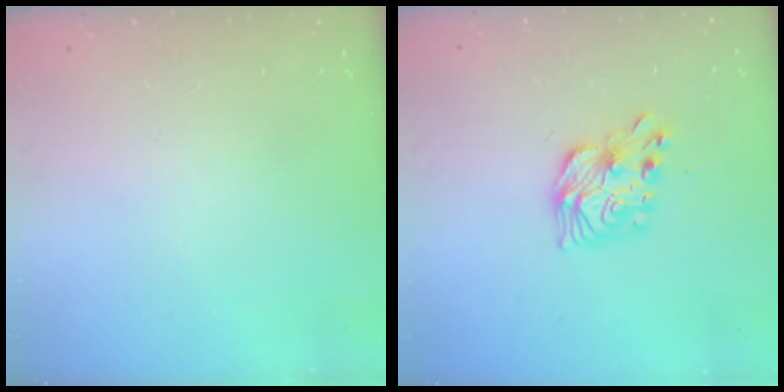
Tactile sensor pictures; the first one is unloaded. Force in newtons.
{"total": 11.5, "press": 11.5, "slide": 0.4}